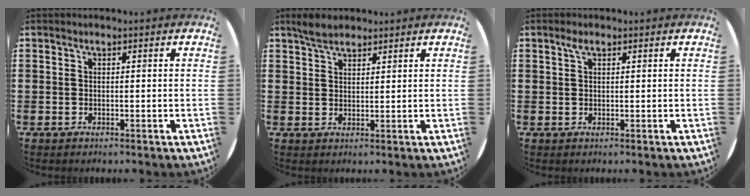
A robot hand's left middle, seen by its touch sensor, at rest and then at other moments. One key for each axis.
{"total": 3.1, "fx": 2.7, "fy": 1.1, "fz": 1.1, "tx": -0.018, "ty": 0.002, "tz": 0.050}
{"total": 1.2, "fx": 0.7, "fy": 0.5, "fz": 0.8, "tx": -0.010, "ty": 0.001, "tz": 0.009}